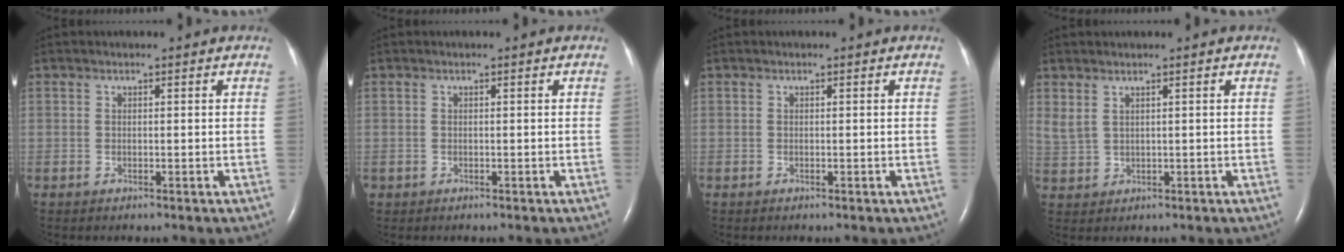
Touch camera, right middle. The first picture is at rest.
{"total": 0.0}
{"total": 0.0}
{"total": 2.3, "force": [1.5, 0.9, 1.5], "torque": [-0.042, 0.003, 0.046]}